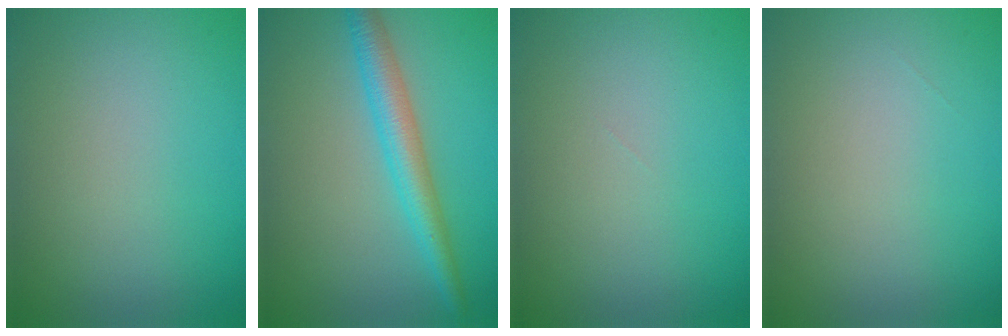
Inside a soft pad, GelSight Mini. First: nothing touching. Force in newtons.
{"total": 3.9, "press": 3.9, "slide": 0.2}
{"total": 0.0}
{"total": 0.0}